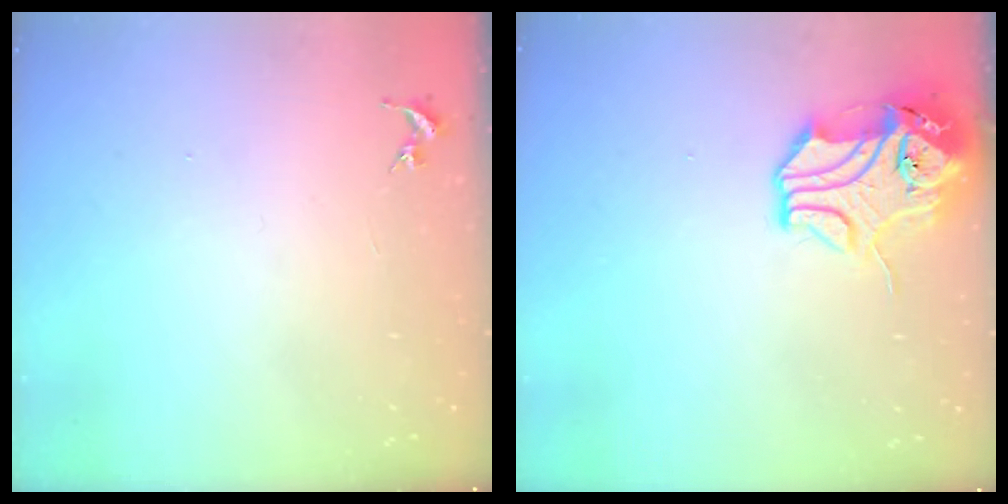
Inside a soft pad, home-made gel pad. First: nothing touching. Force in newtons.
{"total": 13.2, "press": 13.0, "slide": 2.0}